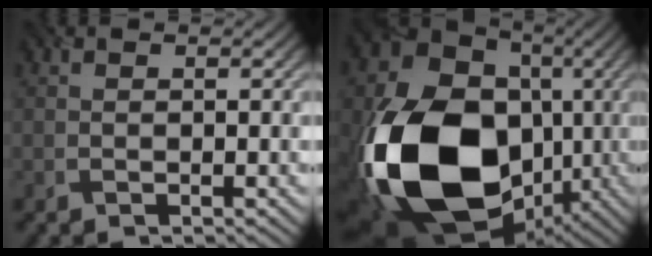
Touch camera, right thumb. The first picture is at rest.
{"total": 22.2, "force": [-5.1, 16.7, 13.7], "torque": [-0.346, -0.055, -0.077]}